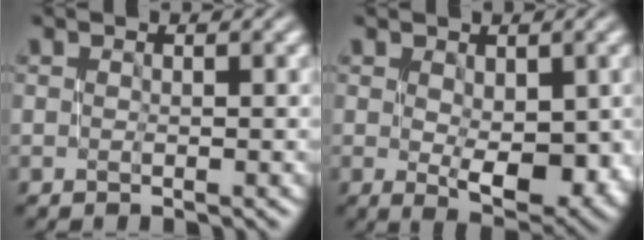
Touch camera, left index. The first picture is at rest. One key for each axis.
{"total": 5.5, "fx": -0.2, "fy": 2.9, "fz": 4.7, "tx": -0.084, "ty": -0.009, "tz": 0.007}